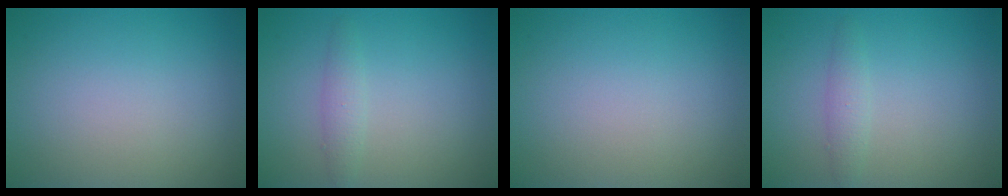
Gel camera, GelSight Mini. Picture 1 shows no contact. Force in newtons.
{"total": 1.4, "press": 1.4, "slide": 0.0}
{"total": 0.0}
{"total": 1.4, "press": 1.4, "slide": 0.0}